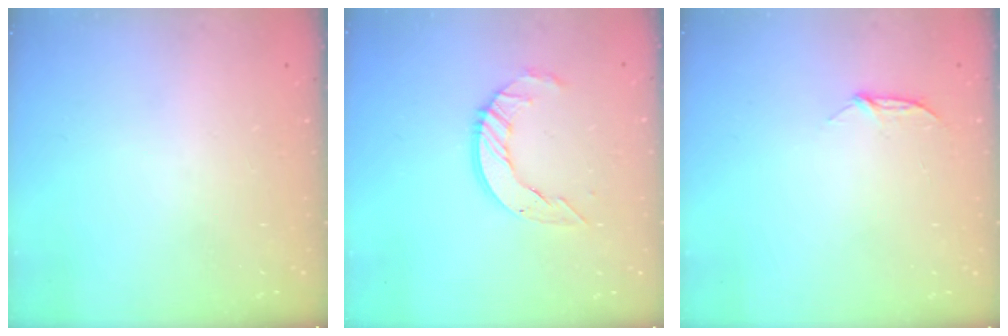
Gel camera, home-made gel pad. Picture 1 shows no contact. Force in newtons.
{"total": 9.3, "press": 9.3, "slide": 0.9}
{"total": 5.1, "press": 5.1, "slide": 0.6}